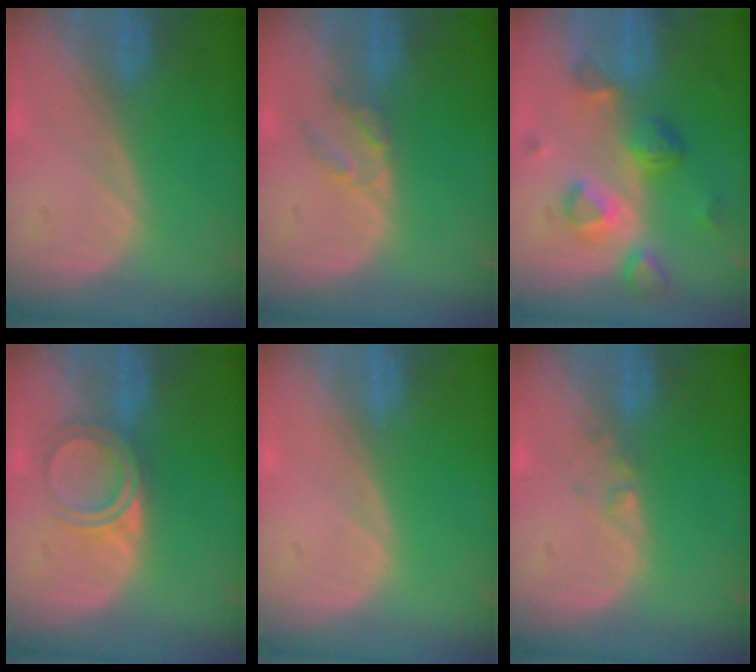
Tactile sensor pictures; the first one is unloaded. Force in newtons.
{"total": 2.5, "press": 2.5, "slide": 0.3}
{"total": 7.8, "press": 6.9, "slide": 3.6}
{"total": 4.7, "press": 4.2, "slide": 2.1}
{"total": 0.0}
{"total": 0.9, "press": 0.9, "slide": 0.1}